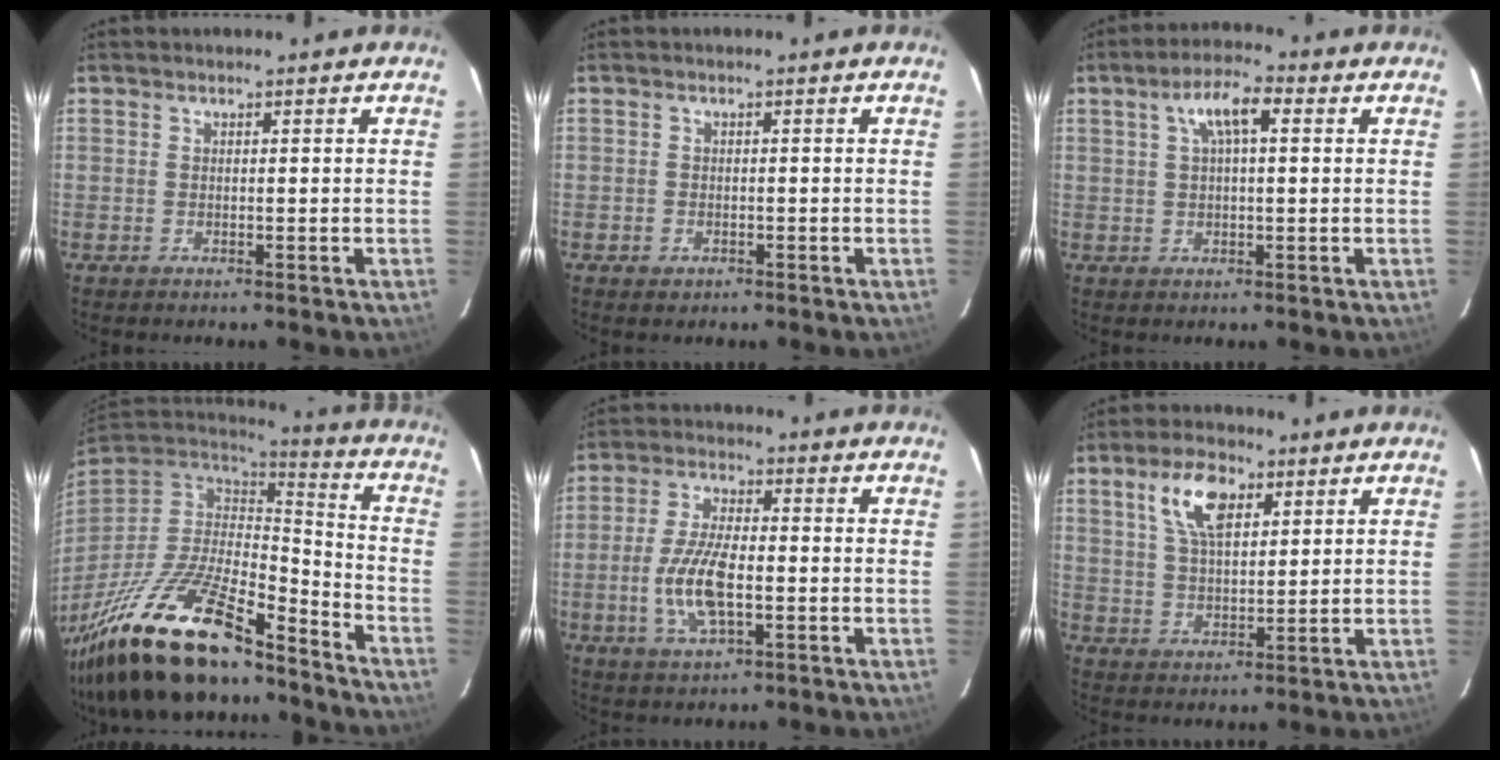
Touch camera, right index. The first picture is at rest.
{"total": 1.6, "force": [-0.9, 1.3, 0.4], "torque": [-0.008, 0.000, -0.012]}
{"total": 6.6, "force": [2.2, 2.1, 5.8], "torque": [-0.109, 0.019, 0.040]}
{"total": 27.9, "force": [-19.7, 8.6, 17.8], "torque": [-0.347, -0.045, -0.332]}
{"total": 10.4, "force": [-2.3, 4.1, 9.3], "torque": [-0.193, -0.001, -0.044]}
{"total": 9.0, "force": [4.2, 4.2, 6.7], "torque": [-0.126, 0.018, 0.080]}